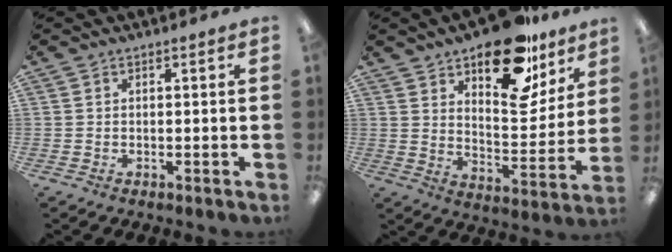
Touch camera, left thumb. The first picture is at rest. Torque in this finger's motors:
{"motor_torque": [0.40, 0.59, 1.23, -1.55, 0.11]}